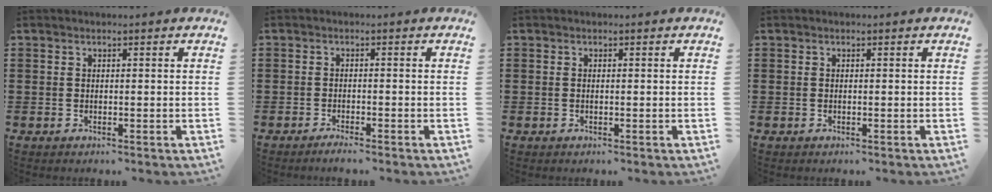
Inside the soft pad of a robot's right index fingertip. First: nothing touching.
{"total": 1.3, "force": [-1.2, -0.2, 0.3], "torque": [-0.006, -0.002, -0.023]}
{"total": 0.0}
{"total": 0.0}